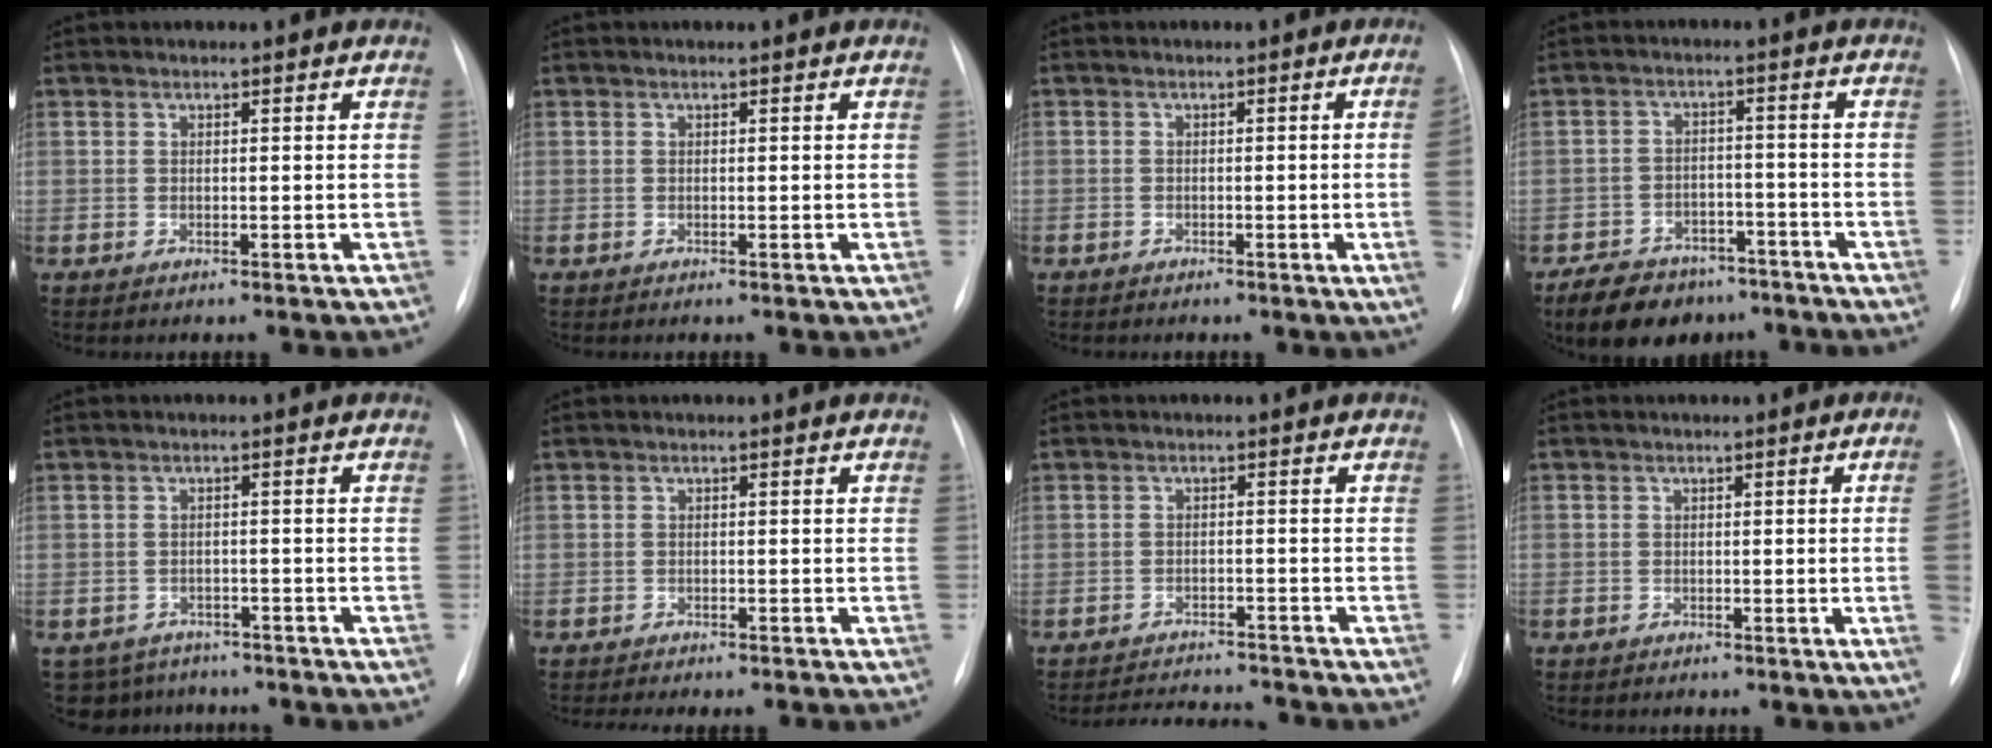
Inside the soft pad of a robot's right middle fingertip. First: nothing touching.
{"total": 0.0}
{"total": 3.4, "force": [-0.8, -0.7, 3.3], "torque": [-0.040, -0.003, -0.015]}
{"total": 11.5, "force": [-8.9, 6.1, 4.0], "torque": [-0.065, 0.007, -0.134]}
{"total": 7.0, "force": [-5.9, 3.6, 0.3], "torque": [-0.007, 0.013, -0.074]}
{"total": 5.7, "force": [-5.1, 1.3, 2.0], "torque": [-0.016, -0.001, -0.066]}
{"total": 8.8, "force": [-8.6, 1.1, 1.8], "torque": [-0.028, 0.002, -0.120]}
{"total": 3.5, "force": [-0.8, -0.7, 3.3], "torque": [-0.040, -0.003, -0.014]}